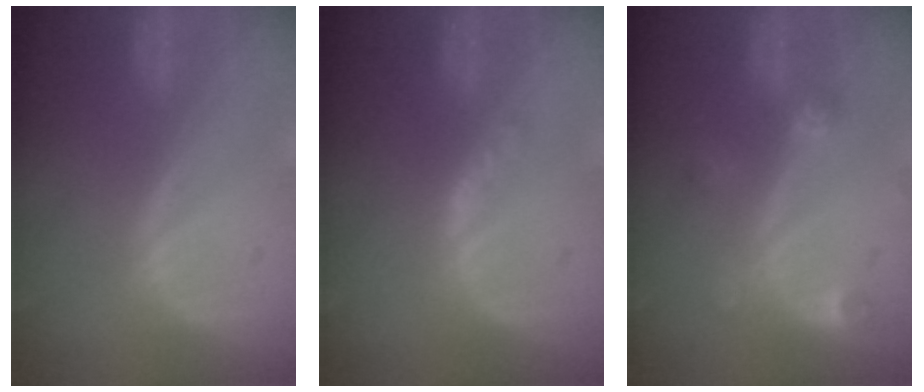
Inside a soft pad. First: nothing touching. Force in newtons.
{"total": 1.4, "press": 1.4, "slide": 0.1}
{"total": 3.0, "press": 2.9, "slide": 0.6}